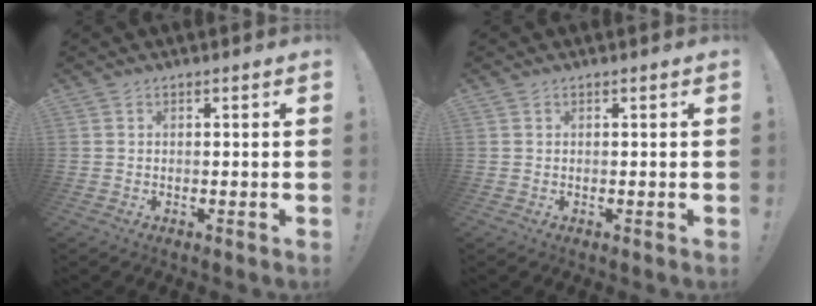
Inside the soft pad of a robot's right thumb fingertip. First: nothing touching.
{"total": 0.0}